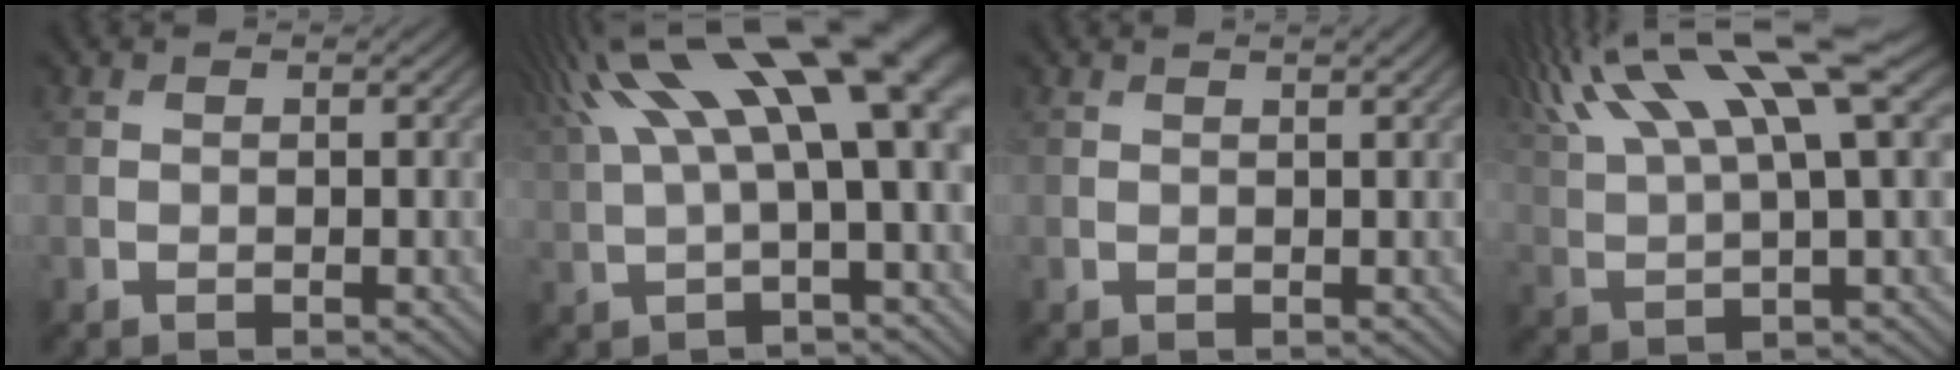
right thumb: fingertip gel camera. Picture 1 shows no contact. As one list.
[{"total": 16.5, "force": [5.7, 4.4, 14.9], "torque": [-0.270, 0.030, 0.116]}, {"total": 1.3, "force": [0.9, 0.0, 1.0], "torque": [-0.013, 0.003, 0.011]}, {"total": 14.7, "force": [8.5, 3.3, 11.6], "torque": [-0.245, 0.024, 0.162]}]